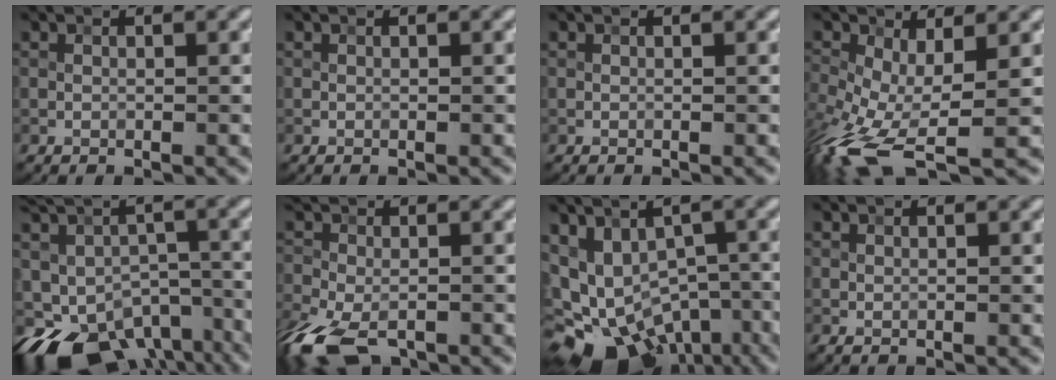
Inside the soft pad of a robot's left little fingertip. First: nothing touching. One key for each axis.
{"total": 0.0}
{"total": 0.0}
{"total": 10.4, "fx": -4.1, "fy": 4.5, "fz": 8.4, "tx": -0.203, "ty": -0.042, "tz": -0.072}
{"total": 12.2, "fx": -7.9, "fy": 6.9, "fz": 6.3, "tx": -0.116, "ty": -0.020, "tz": -0.107}
{"total": 8.2, "fx": -4.6, "fy": 4.1, "fz": 5.4, "tx": -0.122, "ty": -0.024, "tz": -0.091}
{"total": 12.0, "fx": -5.9, "fy": 7.5, "fz": 7.2, "tx": -0.110, "ty": -0.012, "tz": -0.078}
{"total": 0.0}